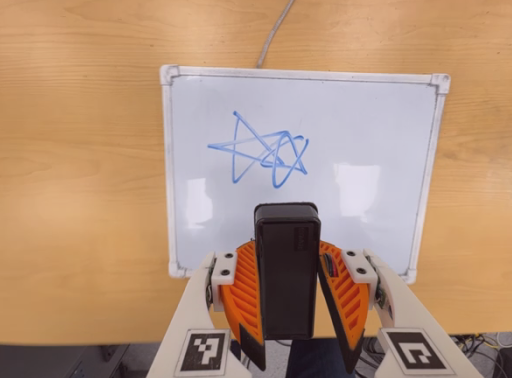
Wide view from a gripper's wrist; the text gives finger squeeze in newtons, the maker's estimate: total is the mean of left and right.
{"total": 5.7, "left": 5.1, "right": 6.2}